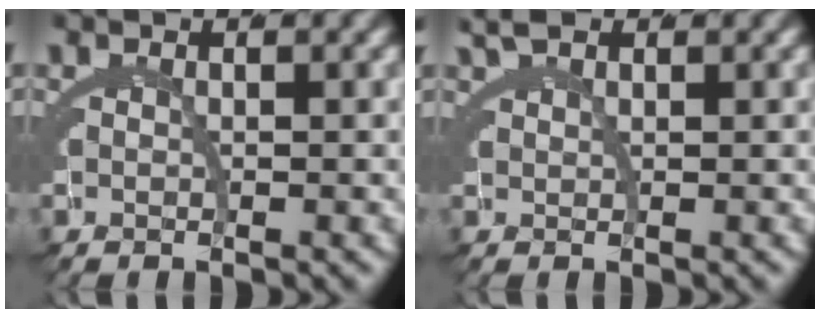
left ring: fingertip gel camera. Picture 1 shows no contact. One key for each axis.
{"total": 3.0, "fx": 2.3, "fy": 1.3, "fz": 1.4, "tx": -0.024, "ty": 0.014, "tz": 0.031}